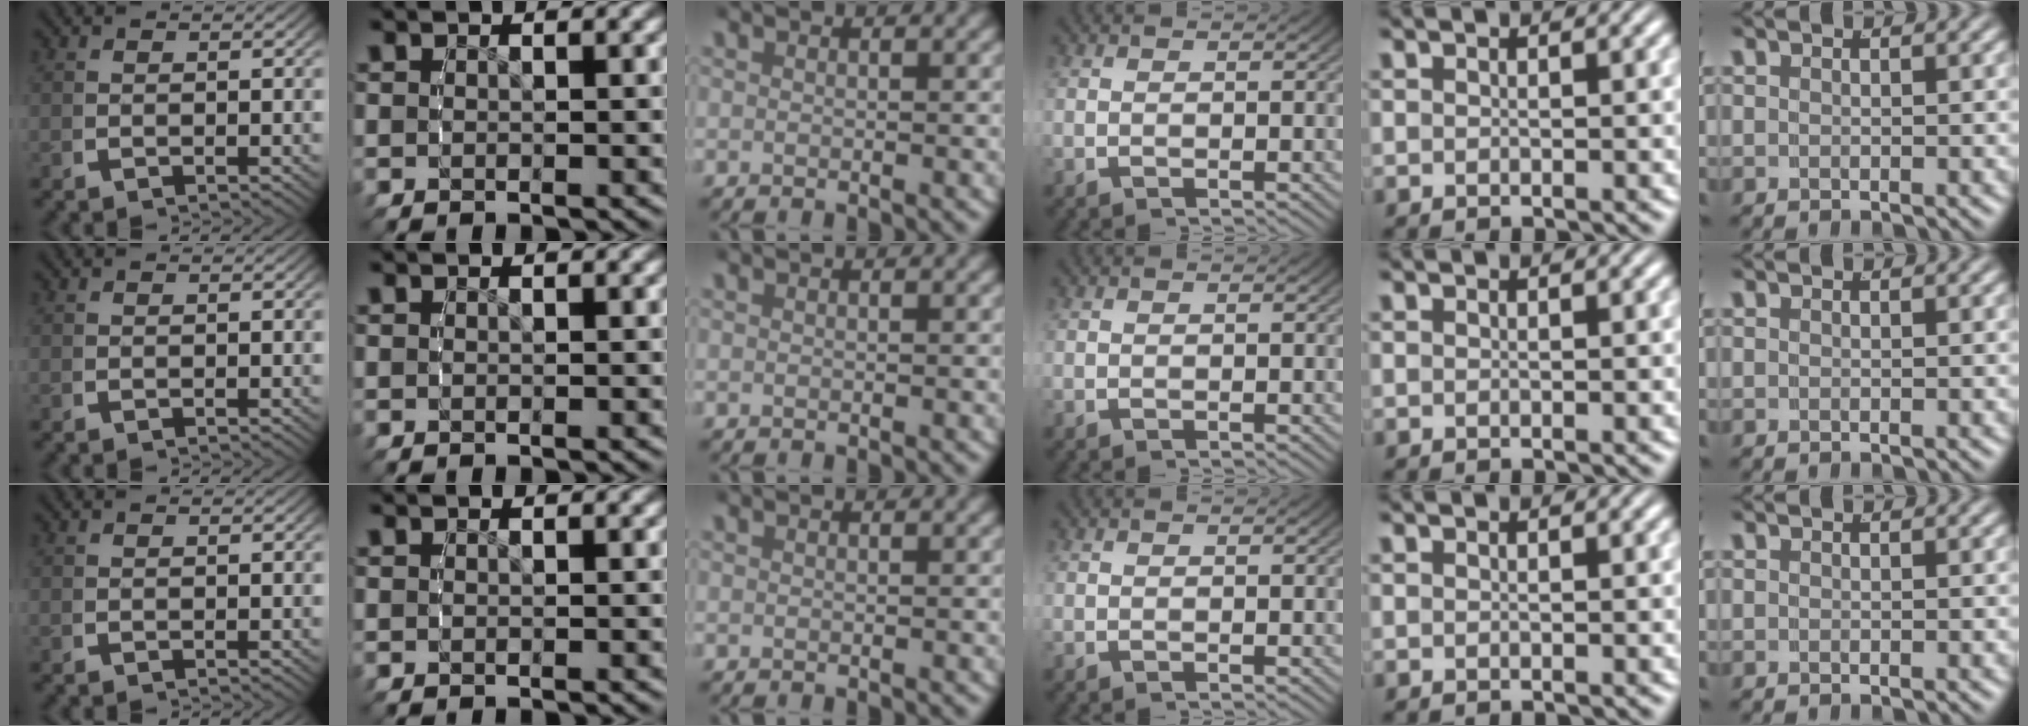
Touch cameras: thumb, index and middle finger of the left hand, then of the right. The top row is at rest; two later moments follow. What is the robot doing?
{"motion": "reach", "object": "string"}